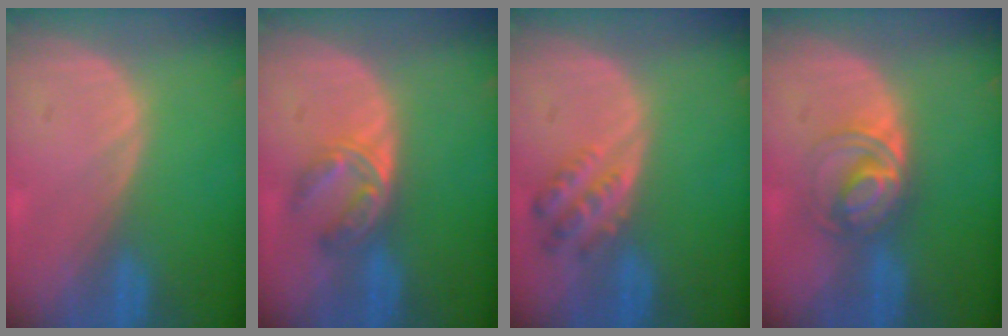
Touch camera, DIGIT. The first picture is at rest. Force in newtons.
{"total": 5.7, "press": 4.7, "slide": 3.2}
{"total": 4.4, "press": 4.3, "slide": 0.9}
{"total": 5.8, "press": 5.4, "slide": 2.1}